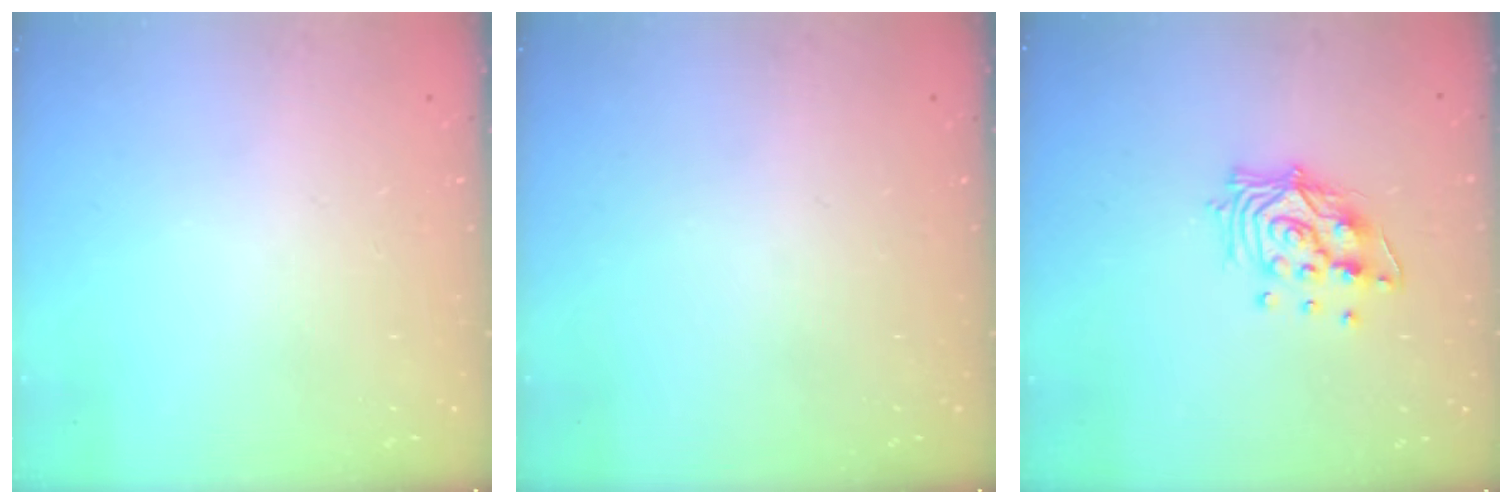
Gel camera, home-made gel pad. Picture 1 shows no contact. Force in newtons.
{"total": 0.0}
{"total": 12.4, "press": 12.4, "slide": 1.0}